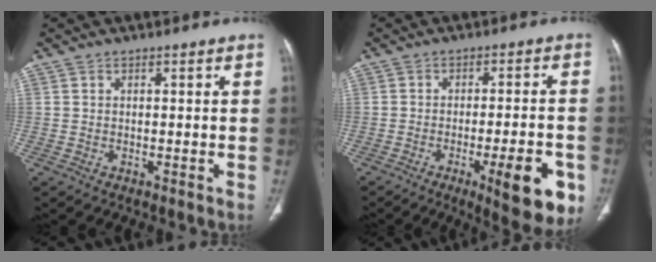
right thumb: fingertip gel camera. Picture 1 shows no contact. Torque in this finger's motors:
{"motor_torque": [-0.12, 0.75, 0.11, 0.21, 0.04]}